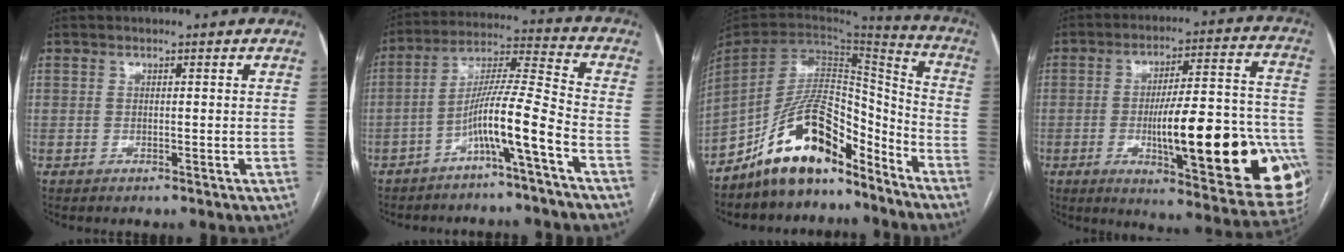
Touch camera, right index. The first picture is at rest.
{"total": 9.7, "force": [-4.9, -1.1, 8.3], "torque": [-0.155, 0.016, -0.089]}
{"total": 15.5, "force": [-11.9, 5.4, 8.4], "torque": [-0.152, 0.035, -0.210]}
{"total": 26.2, "force": [-7.0, 5.8, 24.6], "torque": [-0.267, 0.016, -0.078]}